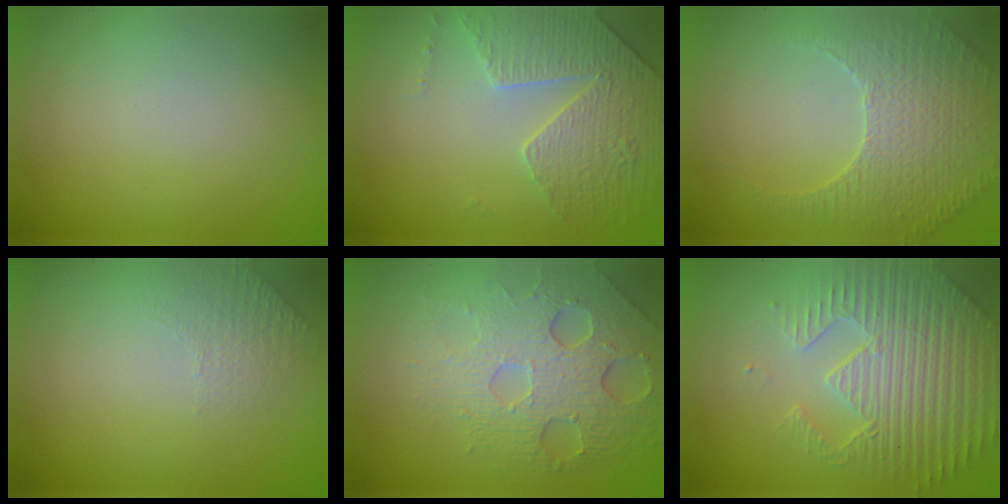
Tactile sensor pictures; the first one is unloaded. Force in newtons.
{"total": 4.0, "press": 3.9, "slide": 1.0}
{"total": 4.1, "press": 3.7, "slide": 1.9}
{"total": 1.2, "press": 0.7, "slide": 0.9}
{"total": 6.2, "press": 4.7, "slide": 4.1}
{"total": 5.0, "press": 4.8, "slide": 1.4}